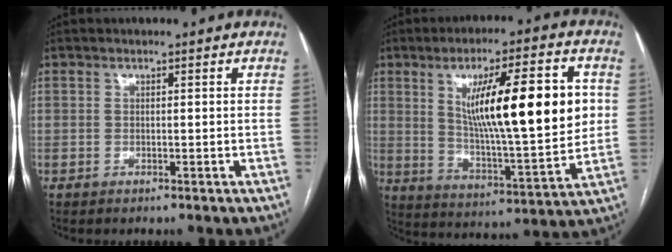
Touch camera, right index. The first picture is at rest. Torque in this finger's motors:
{"motor_torque": [1.37, 0.76, 1.05, 0.21]}